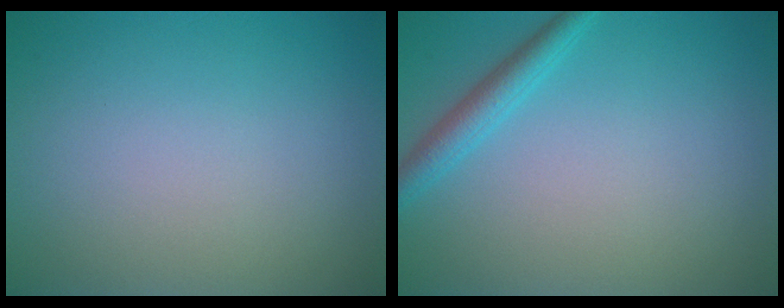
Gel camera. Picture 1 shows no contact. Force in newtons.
{"total": 2.4, "press": 2.4, "slide": 0.1}